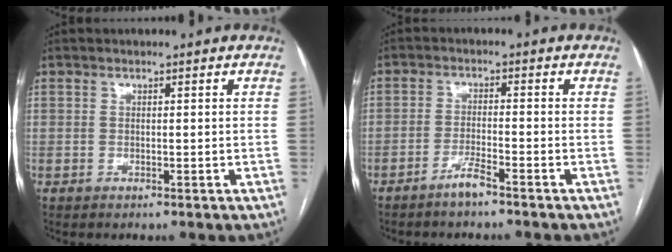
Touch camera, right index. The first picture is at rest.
{"total": 3.2, "force": [-2.6, 0.0, 1.9], "torque": [-0.038, -0.002, -0.050]}